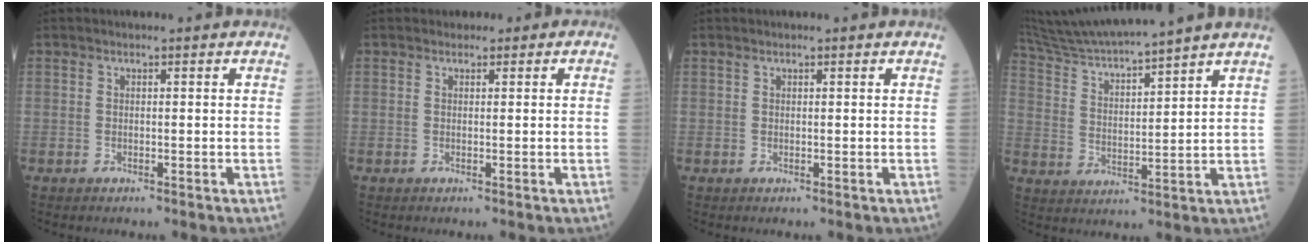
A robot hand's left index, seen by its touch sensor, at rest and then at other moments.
{"total": 0.9, "force": [0.4, 0.8, 0.1], "torque": [0.002, 0.002, 0.000]}
{"total": 0.0}
{"total": 14.3, "force": [13.1, -1.5, 5.6], "torque": [-0.112, 0.008, 0.224]}